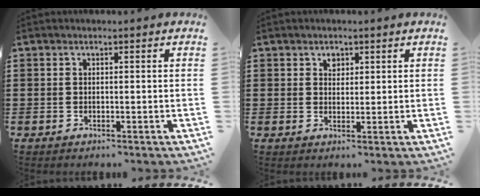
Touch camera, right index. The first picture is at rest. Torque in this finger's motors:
{"motor_torque": [0.02, -0.02, 0.00, 0.01]}